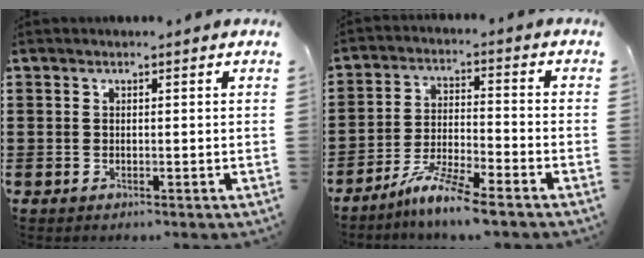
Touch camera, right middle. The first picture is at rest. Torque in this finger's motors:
{"motor_torque": [2.14, 0.01, 0.34, 0.18]}